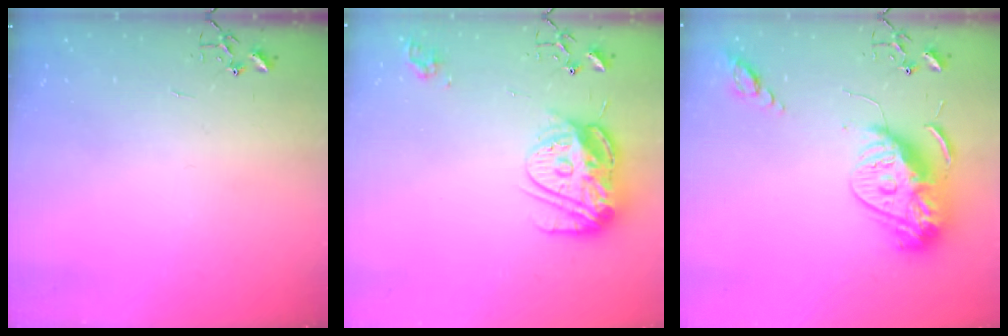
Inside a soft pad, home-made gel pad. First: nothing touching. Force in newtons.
{"total": 19.1, "press": 19.1, "slide": 1.5}
{"total": 16.1, "press": 16.0, "slide": 1.6}